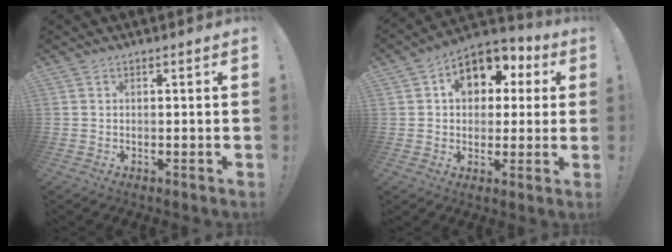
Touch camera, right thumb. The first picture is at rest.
{"total": 11.8, "force": [3.9, 8.9, 6.8], "torque": [-0.093, -0.010, 0.075]}